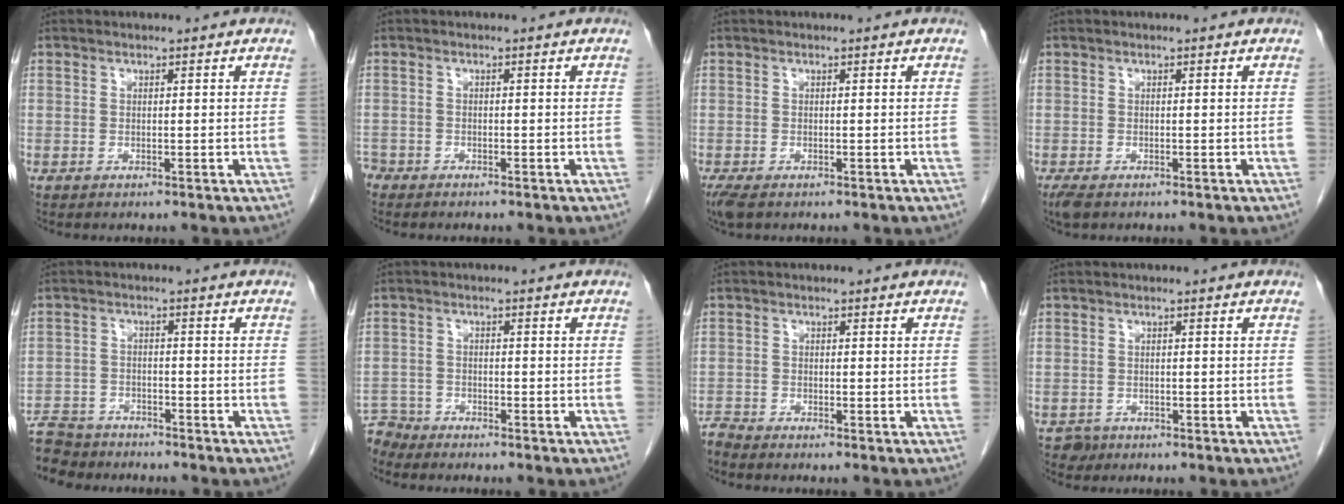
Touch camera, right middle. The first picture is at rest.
{"total": 2.2, "force": [-1.9, 1.1, 0.2], "torque": [-0.003, 0.001, -0.034]}
{"total": 3.4, "force": [-2.3, 1.4, 2.0], "torque": [-0.046, -0.012, -0.037]}
{"total": 2.5, "force": [-1.8, 1.0, 1.5], "torque": [-0.035, -0.009, -0.028]}
{"total": 10.2, "force": [-9.0, 4.3, 2.3], "torque": [-0.056, 0.001, -0.146]}
{"total": 3.9, "force": [-3.7, 0.8, -0.8], "torque": [0.022, -0.007, -0.070]}
{"total": 1.7, "force": [-1.6, -0.3, -0.2], "torque": [0.006, -0.007, -0.032]}
{"total": 1.4, "force": [-1.0, 1.0, -0.2], "torque": [0.002, 0.005, -0.017]}